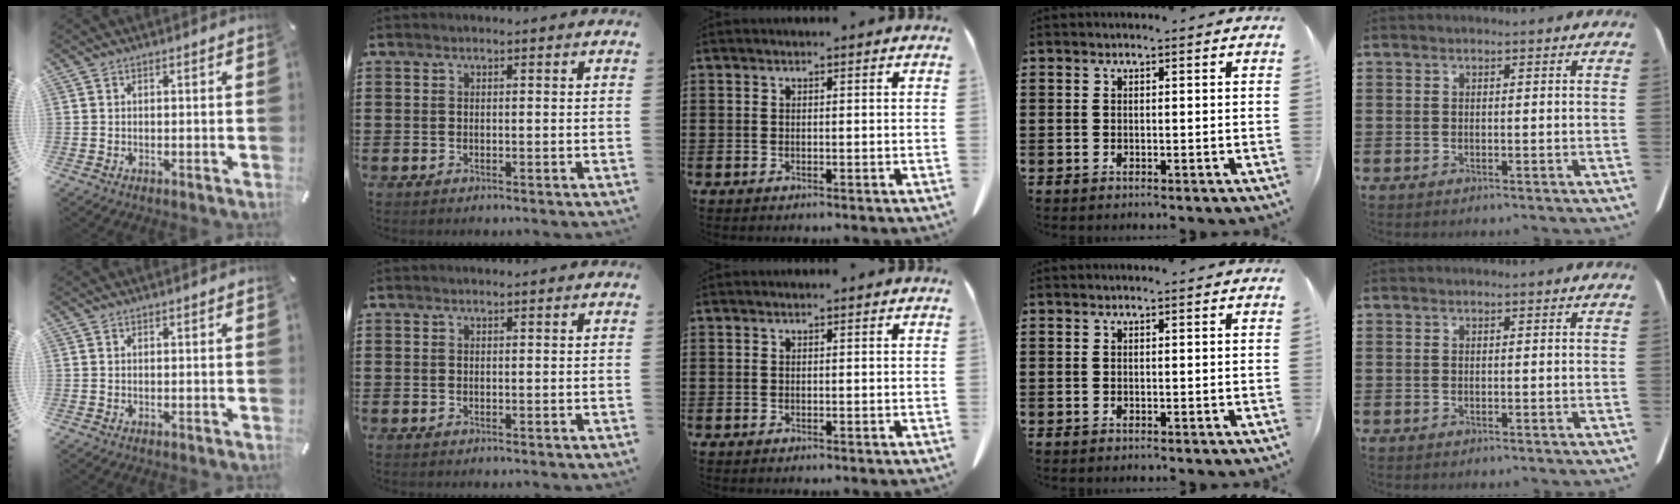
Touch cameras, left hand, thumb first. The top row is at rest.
{}